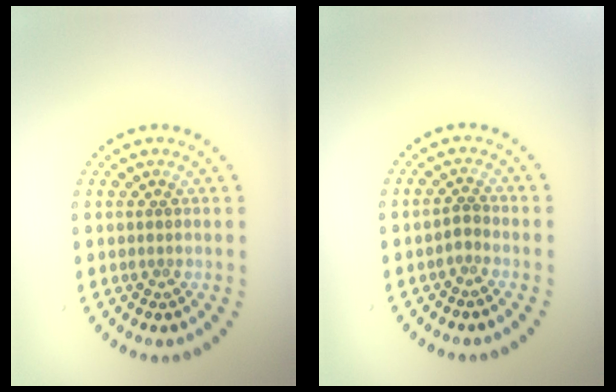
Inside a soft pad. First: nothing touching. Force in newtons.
{"total": 0.9, "press": 0.8, "slide": 0.5}